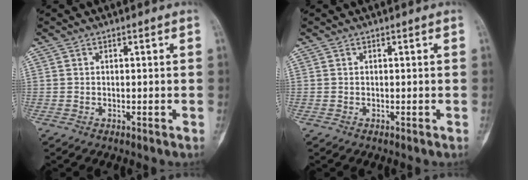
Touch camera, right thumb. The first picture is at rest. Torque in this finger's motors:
{"motor_torque": [0.02, 0.02, 0.00, 0.00, 0.00]}